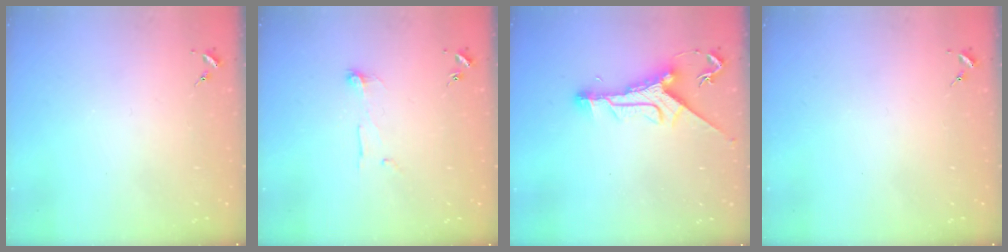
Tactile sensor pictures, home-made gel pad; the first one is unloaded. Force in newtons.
{"total": 6.2, "press": 6.2, "slide": 0.4}
{"total": 10.4, "press": 10.4, "slide": 0.8}
{"total": 0.0}